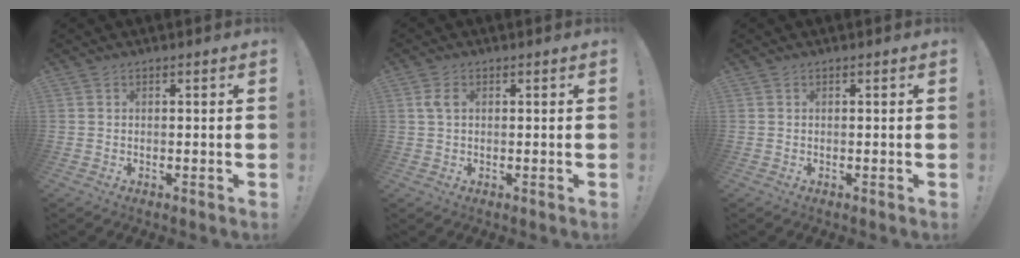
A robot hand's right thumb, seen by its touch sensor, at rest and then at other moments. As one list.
[{"total": 3.1, "force": [0.9, 2.0, 2.2], "torque": [-0.039, 0.006, 0.015]}, {"total": 0.0}]